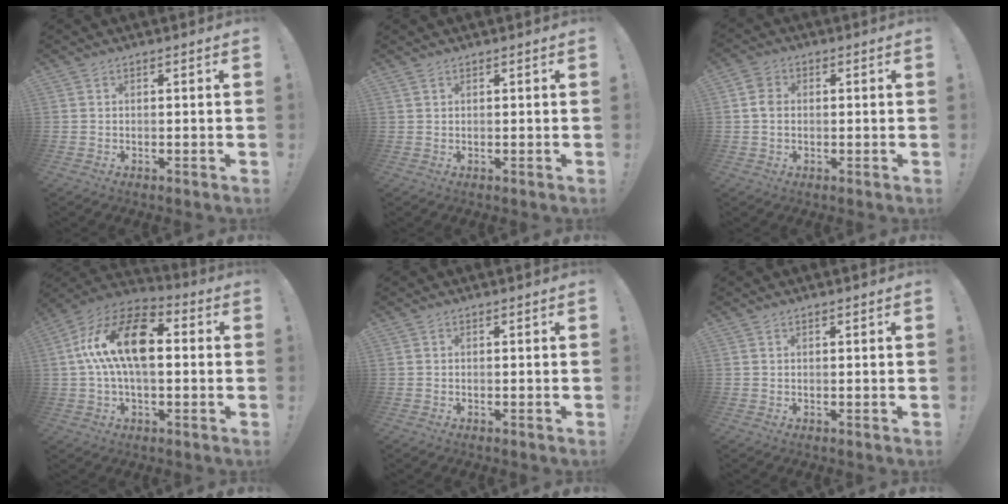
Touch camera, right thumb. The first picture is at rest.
{"total": 1.1, "force": [1.0, 0.2, 0.2], "torque": [-0.003, 0.000, 0.020]}
{"total": 4.5, "force": [-0.1, 3.5, 2.9], "torque": [-0.053, 0.010, -0.001]}
{"total": 18.8, "force": [2.4, 10.2, 15.6], "torque": [-0.265, 0.010, 0.040]}
{"total": 0.0}
{"total": 0.6, "force": [0.6, 0.2, 0.1], "torque": [0.006, -0.003, 0.010]}